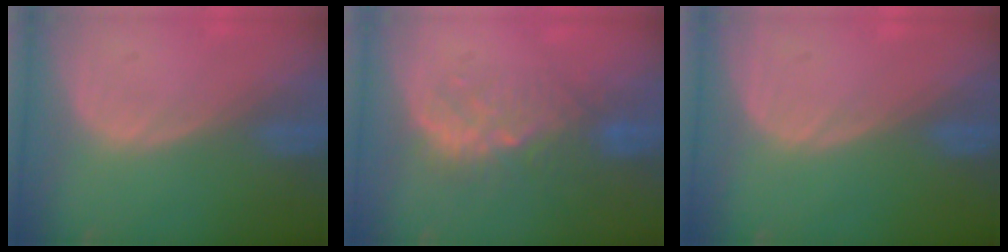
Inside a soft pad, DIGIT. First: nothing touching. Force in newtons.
{"total": 6.3, "press": 6.1, "slide": 1.8}
{"total": 0.0}